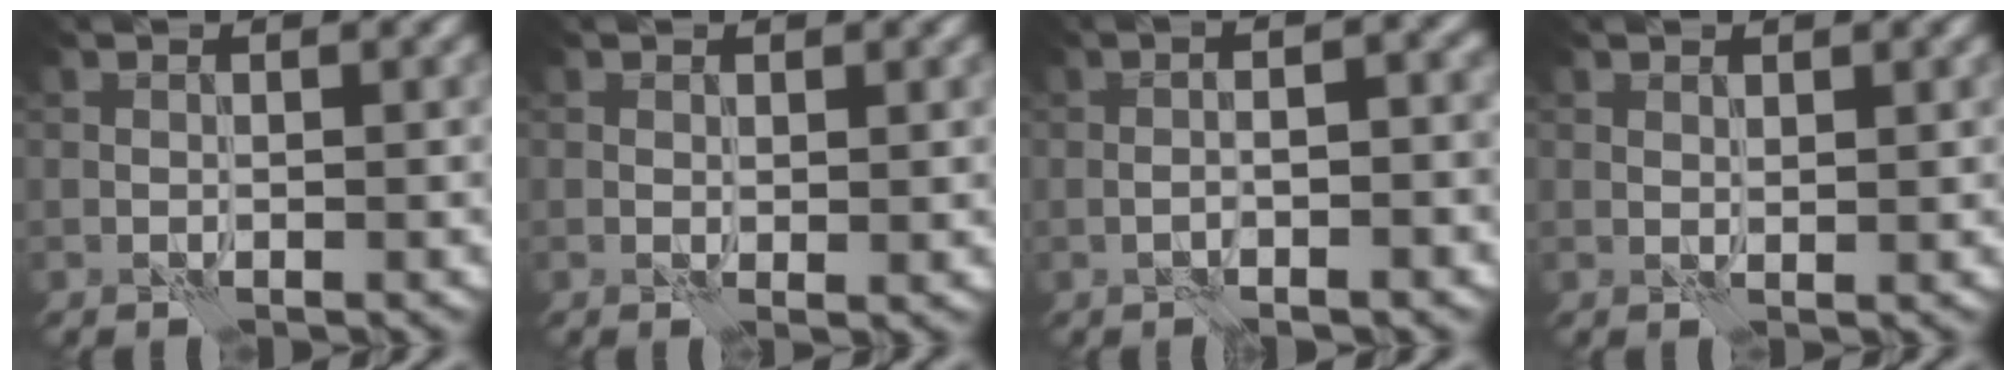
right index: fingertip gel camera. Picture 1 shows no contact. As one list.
[{"total": 0.7, "force": [0.3, 0.2, 0.6], "torque": [-0.009, -0.002, 0.004]}, {"total": 5.8, "force": [-0.6, 1.9, 5.4], "torque": [-0.050, 0.014, -0.023]}, {"total": 0.8, "force": [0.7, 0.2, 0.3], "torque": [-0.009, 0.000, 0.013]}]